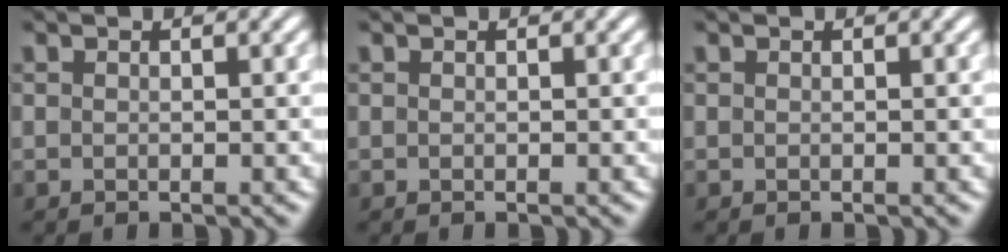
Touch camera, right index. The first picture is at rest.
{"total": 0.0}
{"total": 0.0}